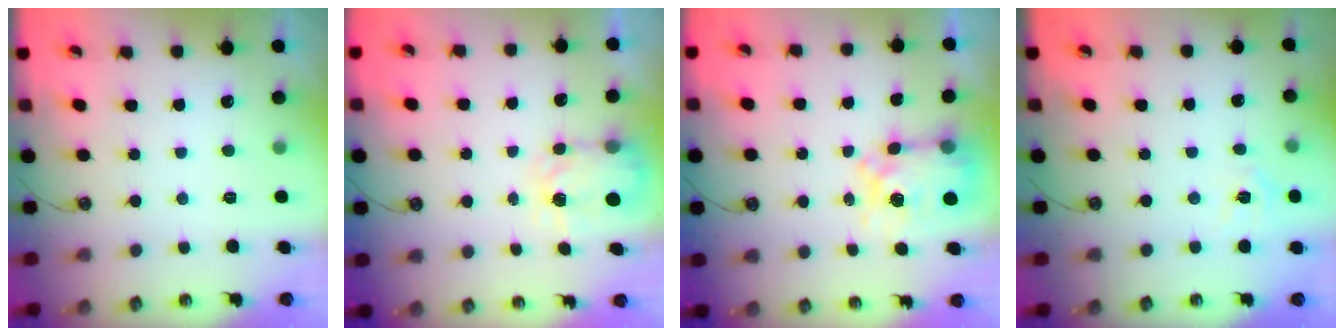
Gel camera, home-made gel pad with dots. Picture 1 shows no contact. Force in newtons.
{"total": 4.6, "press": 4.5, "slide": 0.3}
{"total": 8.0, "press": 8.0, "slide": 0.7}
{"total": 4.7, "press": 4.7, "slide": 0.6}